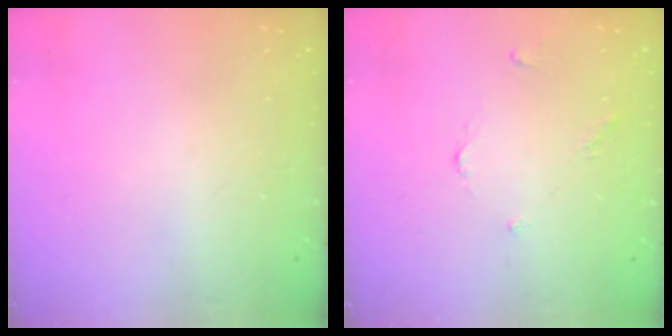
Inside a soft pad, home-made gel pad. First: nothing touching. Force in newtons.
{"total": 2.9, "press": 2.9, "slide": 0.5}